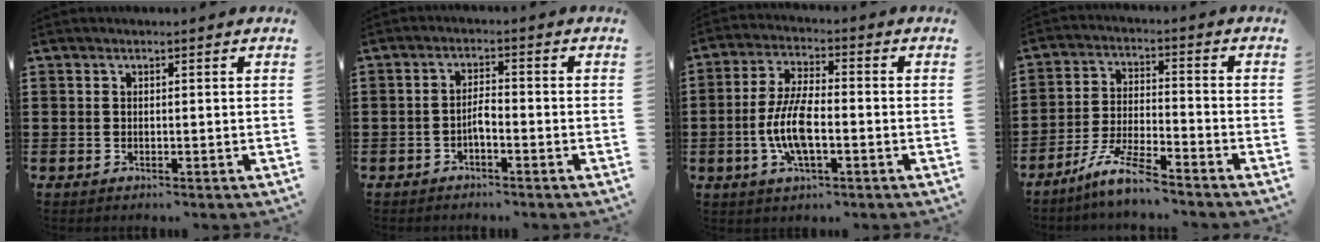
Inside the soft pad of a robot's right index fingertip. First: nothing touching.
{"total": 2.3, "force": [-1.3, 0.5, 1.8], "torque": [-0.043, 0.002, -0.029]}
{"total": 8.5, "force": [-2.0, 3.0, 7.7], "torque": [-0.178, -0.010, -0.045]}
{"total": 7.2, "force": [-6.2, 0.1, 3.7], "torque": [-0.087, -0.008, -0.122]}